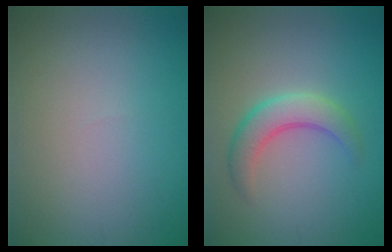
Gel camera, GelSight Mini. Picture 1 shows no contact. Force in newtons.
{"total": 3.7, "press": 3.7, "slide": 0.1}